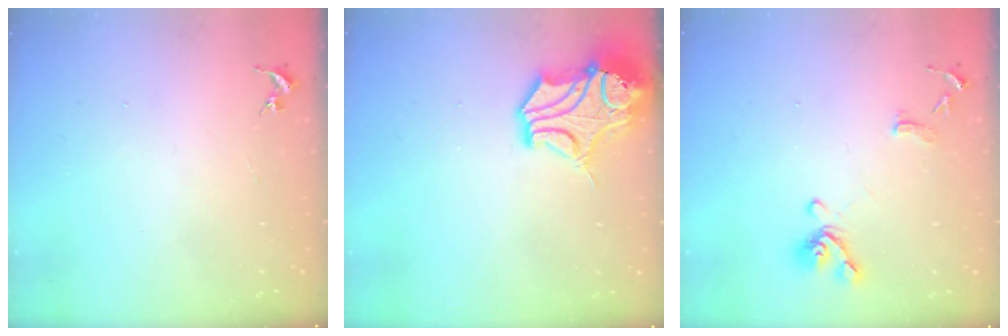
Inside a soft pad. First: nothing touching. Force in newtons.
{"total": 14.6, "press": 14.5, "slide": 2.0}
{"total": 10.9, "press": 10.8, "slide": 1.4}